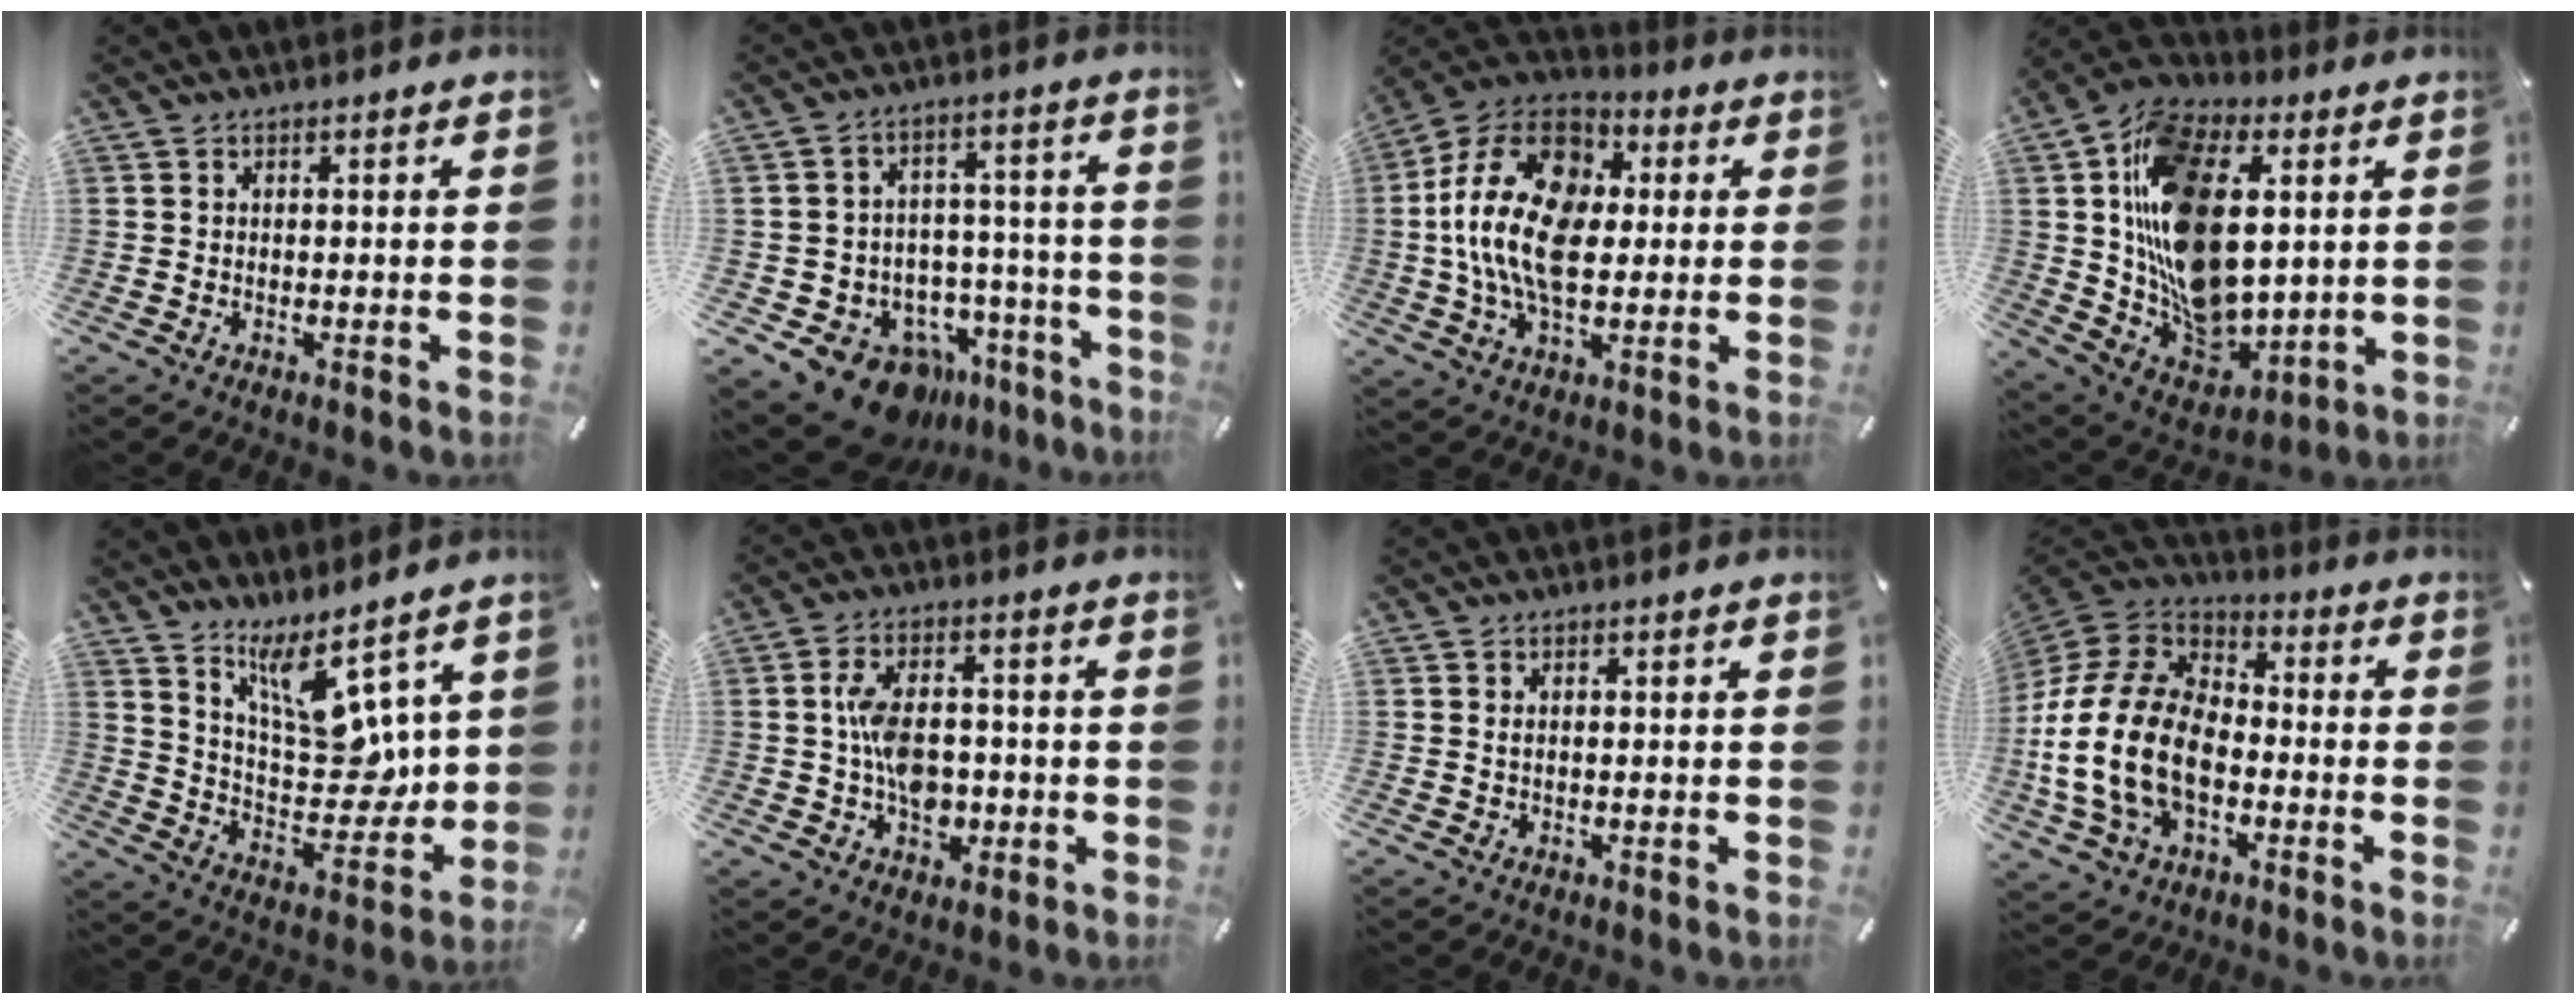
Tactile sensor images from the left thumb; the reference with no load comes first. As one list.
[{"total": 14.7, "force": [-9.9, 8.6, 6.5], "torque": [-0.092, 0.064, -0.158]}, {"total": 20.0, "force": [0.5, 13.6, 14.7], "torque": [-0.305, 0.014, 0.005]}, {"total": 23.9, "force": [3.9, 16.8, 16.6], "torque": [-0.306, -0.019, 0.076]}, {"total": 14.4, "force": [9.4, 6.5, 8.8], "torque": [-0.131, -0.074, 0.173]}, {"total": 10.1, "force": [-1.1, 7.1, 7.1], "torque": [-0.126, 0.010, -0.017]}, {"total": 0.8, "force": [0.1, 0.4, 0.6], "torque": [-0.013, 0.002, 0.001]}, {"total": 20.3, "force": [-5.8, 13.8, 13.7], "torque": [-0.295, 0.036, -0.101]}]